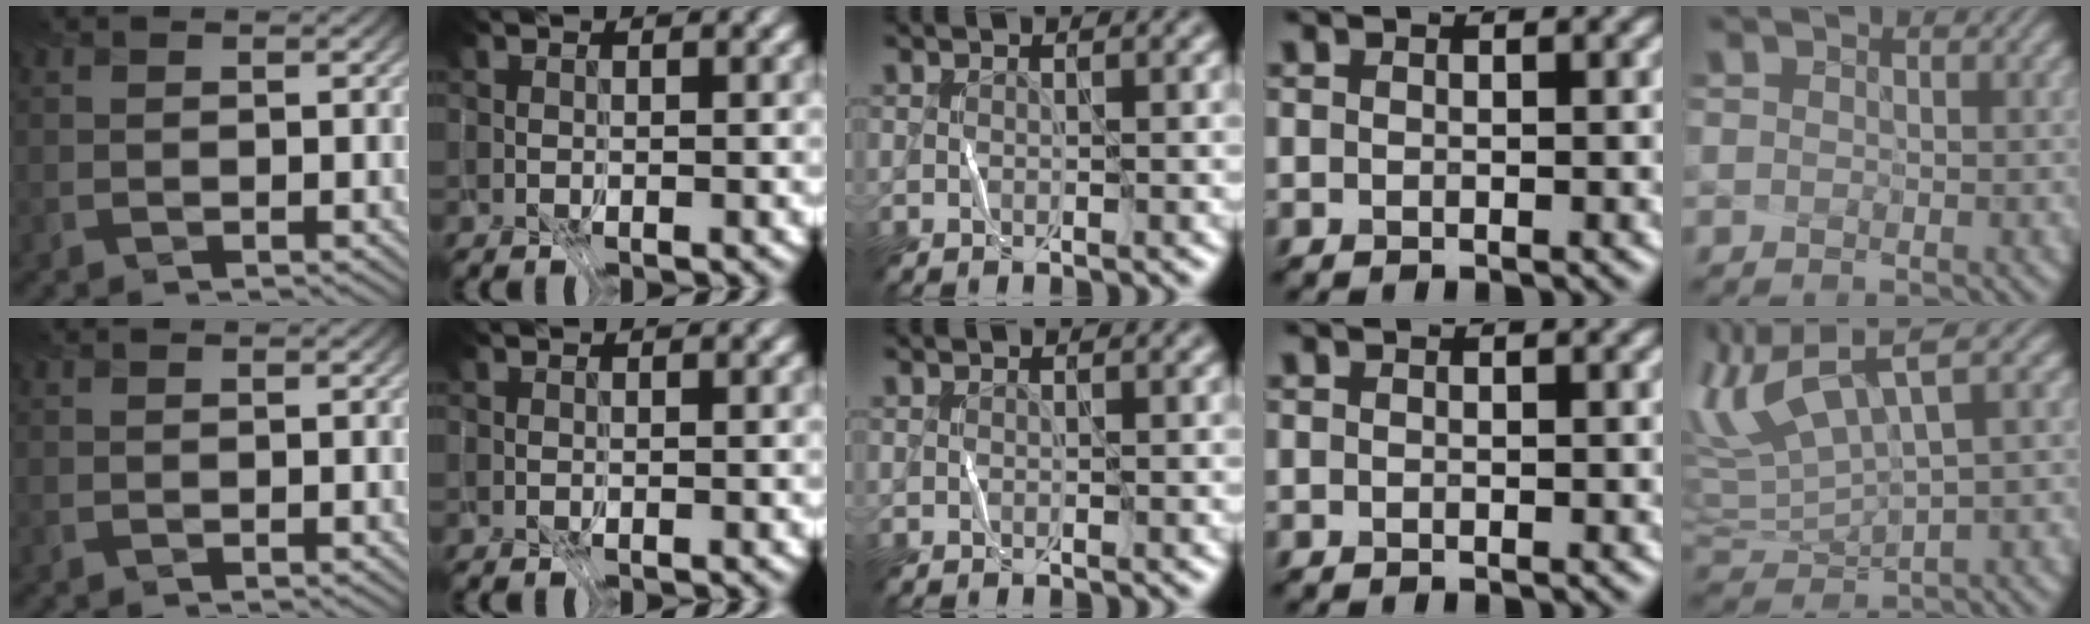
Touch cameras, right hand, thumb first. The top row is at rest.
{"little": {"total": 6.7, "force": [3.6, 1.0, 5.5], "torque": [-0.146, 0.004, 0.096]}}